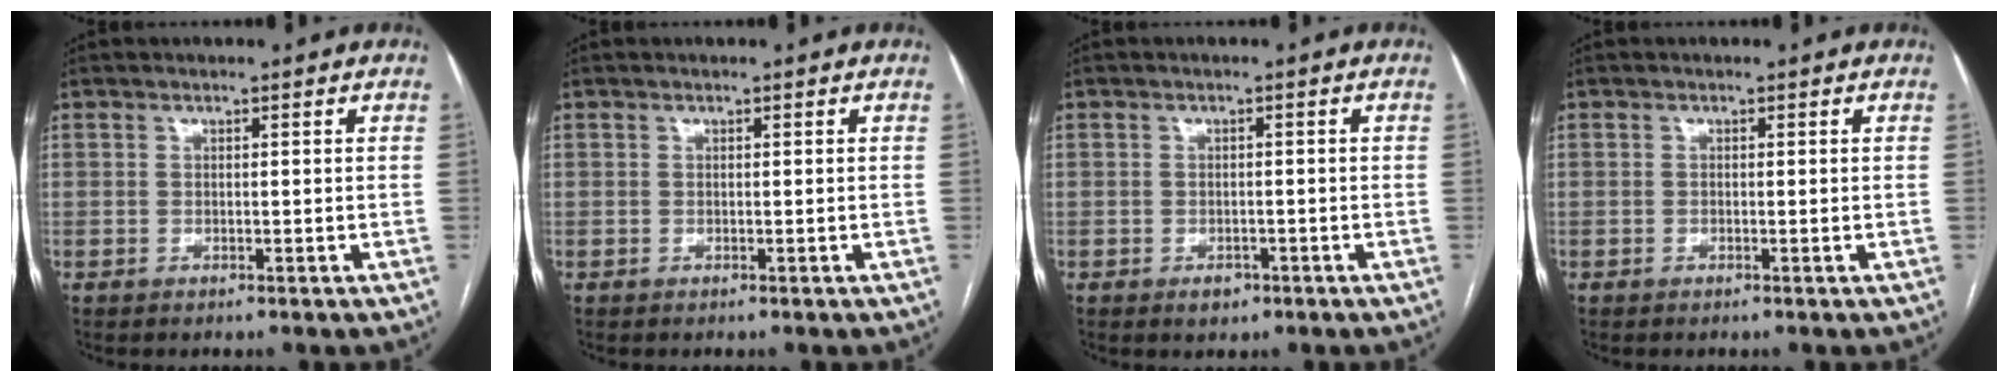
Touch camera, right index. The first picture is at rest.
{"total": 0.0}
{"total": 2.1, "force": [-1.2, 1.4, 0.9], "torque": [-0.010, 0.003, -0.010]}
{"total": 0.0}